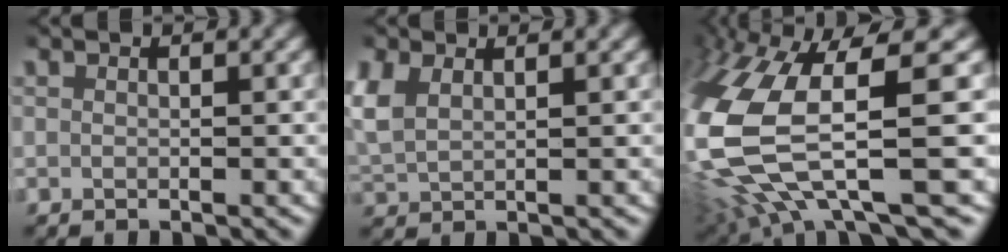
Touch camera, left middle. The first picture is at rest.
{"total": 4.5, "force": [1.2, 3.6, 2.5], "torque": [-0.085, -0.008, 0.030]}
{"total": 12.8, "force": [-1.3, 7.6, 10.2], "torque": [-0.266, -0.043, -0.004]}